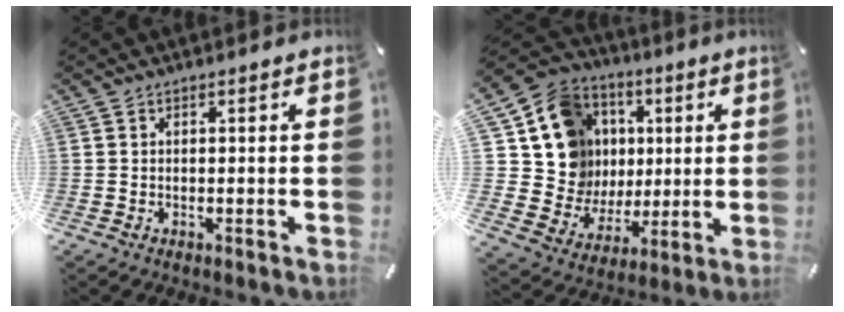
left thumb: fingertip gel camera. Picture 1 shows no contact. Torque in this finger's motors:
{"motor_torque": [2.50, 2.50, 0.35, -0.14, 0.12]}